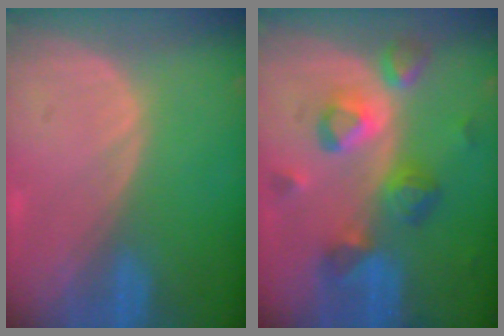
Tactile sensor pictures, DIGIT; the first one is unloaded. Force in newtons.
{"total": 8.8, "press": 7.9, "slide": 3.7}